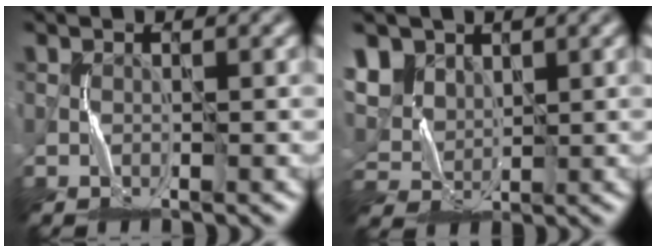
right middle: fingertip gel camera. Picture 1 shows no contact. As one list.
[{"total": 6.2, "force": [4.0, 4.3, 2.2], "torque": [-0.091, 0.007, 0.086]}]